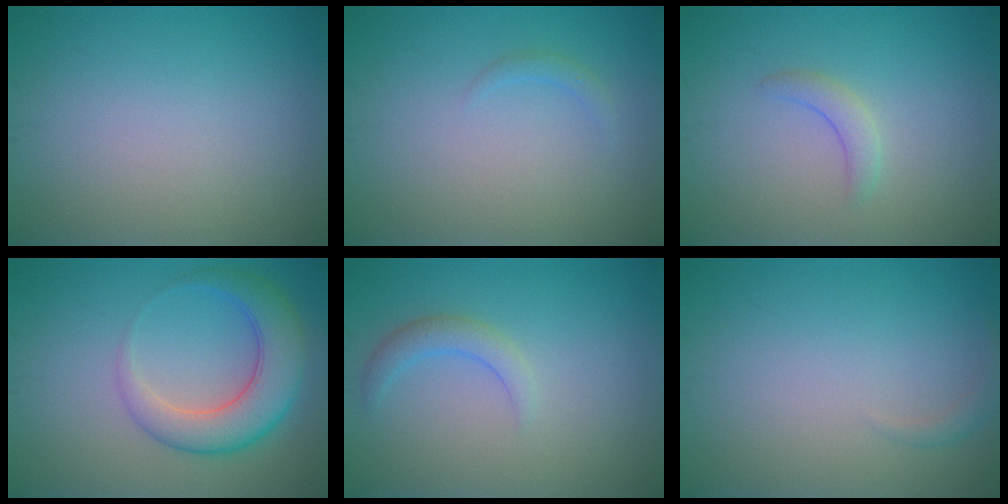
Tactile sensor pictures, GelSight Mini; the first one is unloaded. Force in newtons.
{"total": 0.8, "press": 0.8, "slide": 0.0}
{"total": 1.6, "press": 1.6, "slide": 0.2}
{"total": 5.7, "press": 5.7, "slide": 0.2}
{"total": 1.9, "press": 1.9, "slide": 0.2}
{"total": 0.9, "press": 0.9, "slide": 0.1}